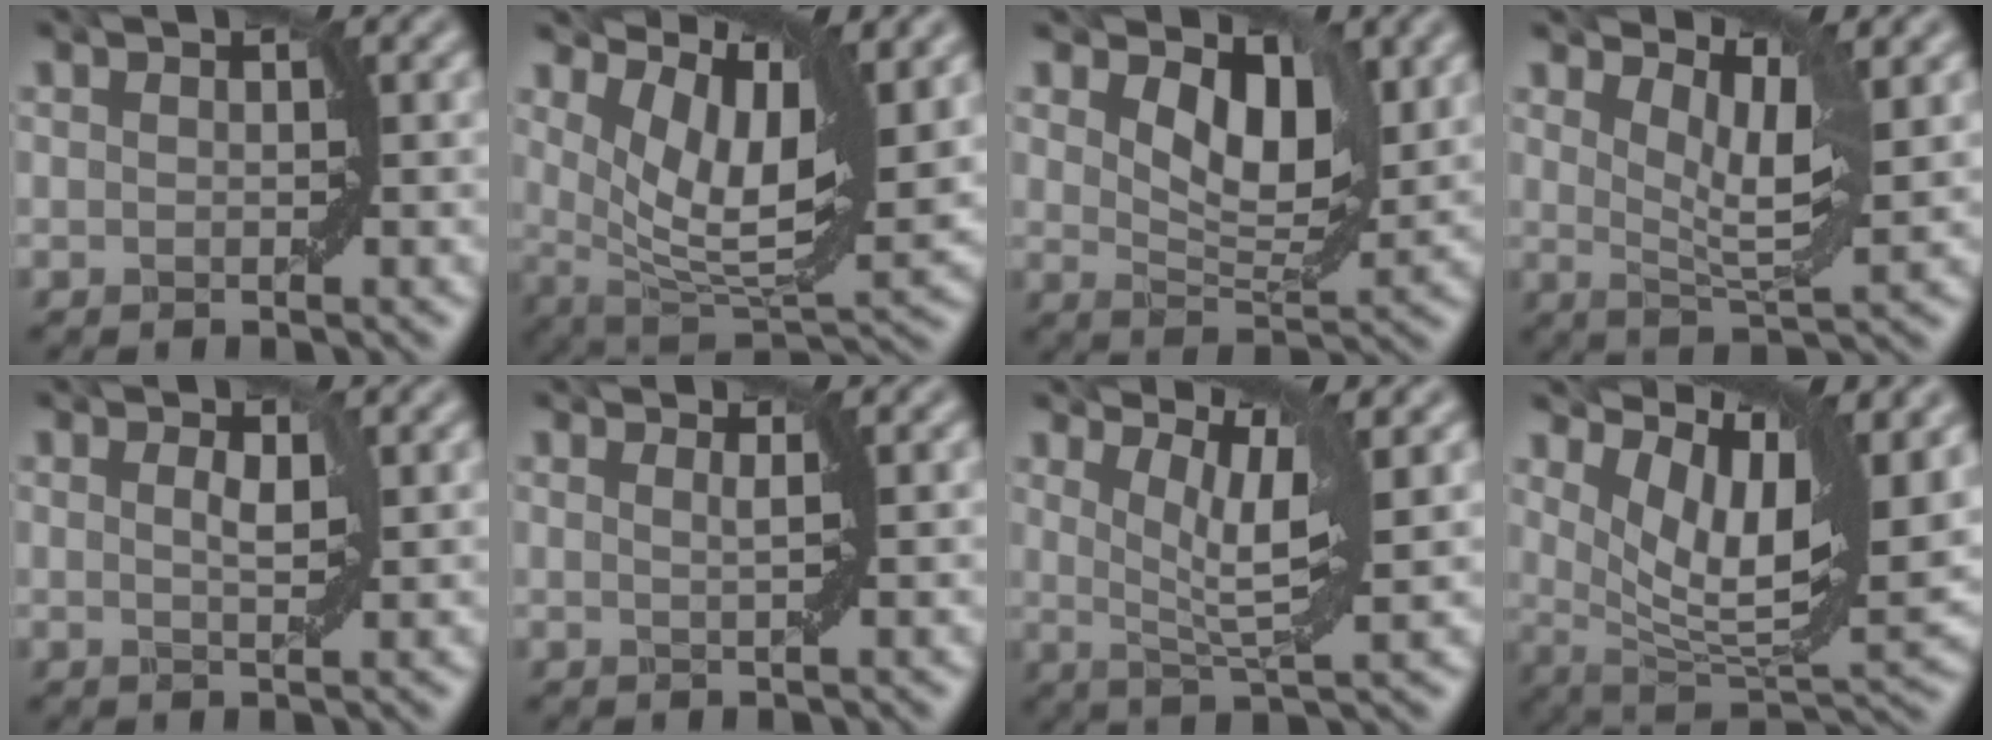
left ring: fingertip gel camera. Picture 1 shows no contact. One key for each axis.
{"total": 8.1, "fx": 3.7, "fy": 2.7, "fz": 6.6, "tx": -0.130, "ty": 0.002, "tz": 0.072}
{"total": 5.4, "fx": 1.9, "fy": 2.9, "fz": 4.2, "tx": -0.075, "ty": -0.001, "tz": 0.033}
{"total": 4.0, "fx": 2.2, "fy": 0.9, "fz": 3.1, "tx": -0.061, "ty": 0.003, "tz": 0.045}
{"total": 0.8, "fx": 0.1, "fy": 0.2, "fz": 0.8, "tx": -0.008, "ty": 0.001, "tz": 0.008}
{"total": 1.3, "fx": 0.6, "fy": 0.6, "fz": 1.0, "tx": -0.005, "ty": 0.005, "tz": -0.010}
{"total": 4.7, "fx": 1.6, "fy": 0.9, "fz": 4.3, "tx": -0.075, "ty": 0.002, "tz": 0.036}
{"total": 8.9, "fx": 4.2, "fy": 2.7, "fz": 7.4, "tx": -0.137, "ty": 0.002, "tz": 0.083}